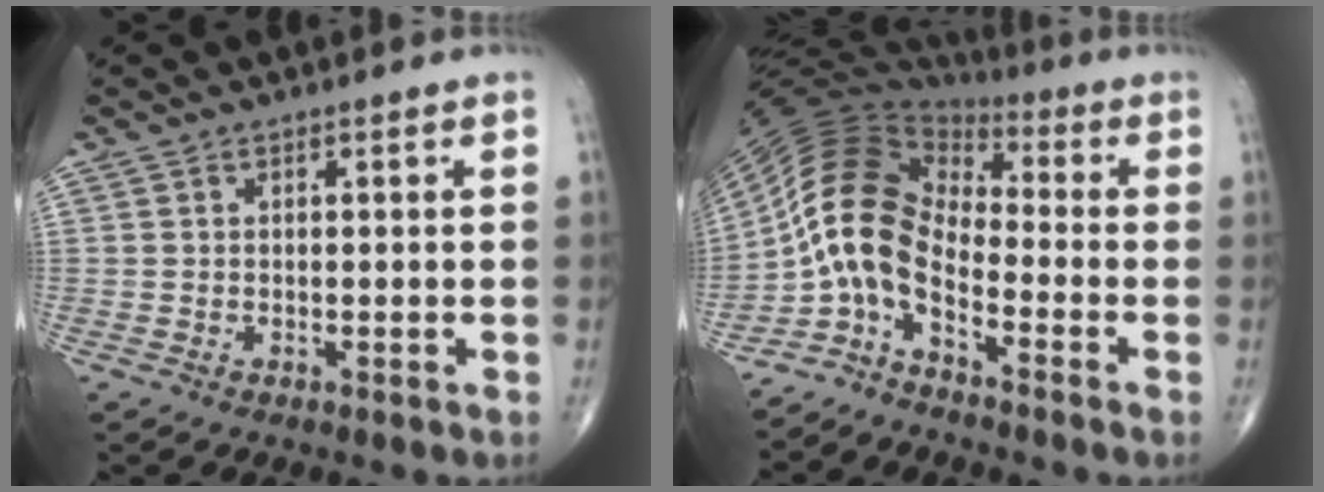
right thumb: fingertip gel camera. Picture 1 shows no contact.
{"total": 11.1, "force": [-4.3, 5.7, 8.6], "torque": [-0.157, 0.067, -0.097]}